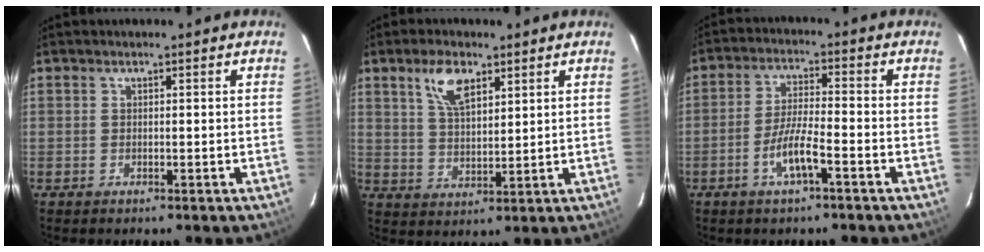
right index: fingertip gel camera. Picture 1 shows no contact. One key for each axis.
{"total": 7.3, "fx": 4.1, "fy": 3.3, "fz": 5.1, "tx": -0.096, "ty": 0.011, "tz": 0.081}
{"total": 6.4, "fx": -3.4, "fy": 0.6, "fz": 5.4, "tx": -0.110, "ty": -0.001, "tz": -0.063}